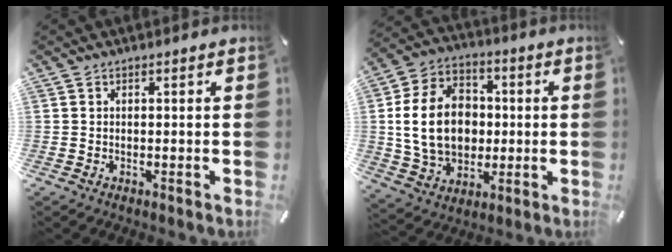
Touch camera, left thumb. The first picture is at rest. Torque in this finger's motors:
{"motor_torque": [0.38, 2.18, 1.57, -1.20, 0.26]}